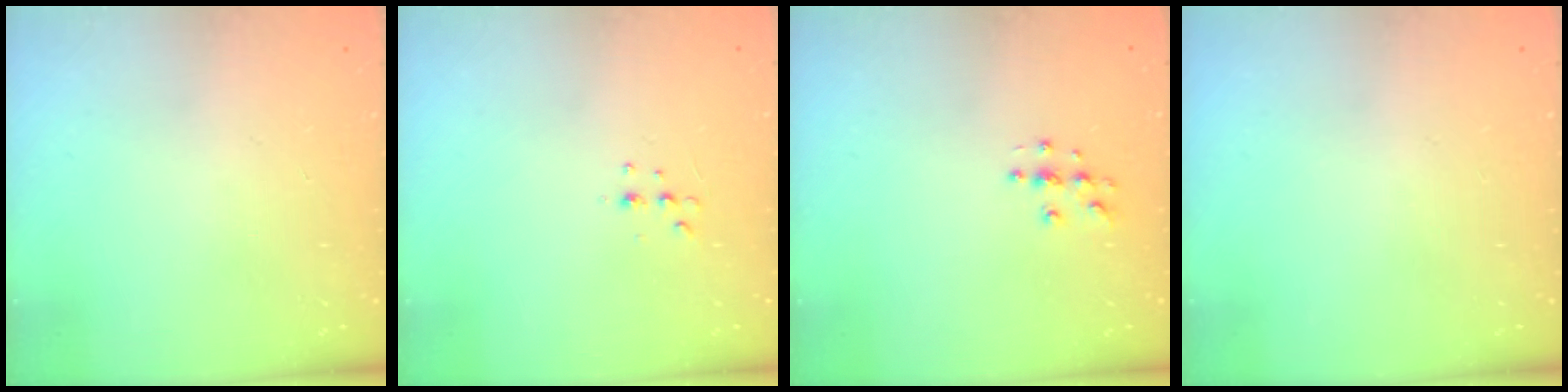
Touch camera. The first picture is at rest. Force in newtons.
{"total": 4.1, "press": 3.9, "slide": 1.3}
{"total": 4.6, "press": 4.6, "slide": 0.2}
{"total": 0.0}